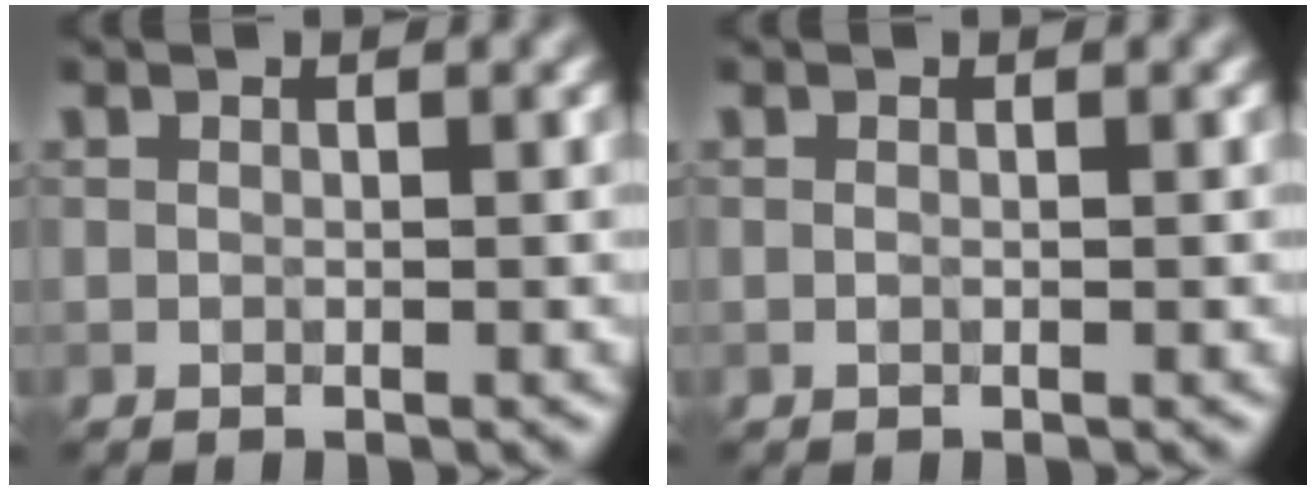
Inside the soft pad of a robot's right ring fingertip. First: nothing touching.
{"total": 0.0}